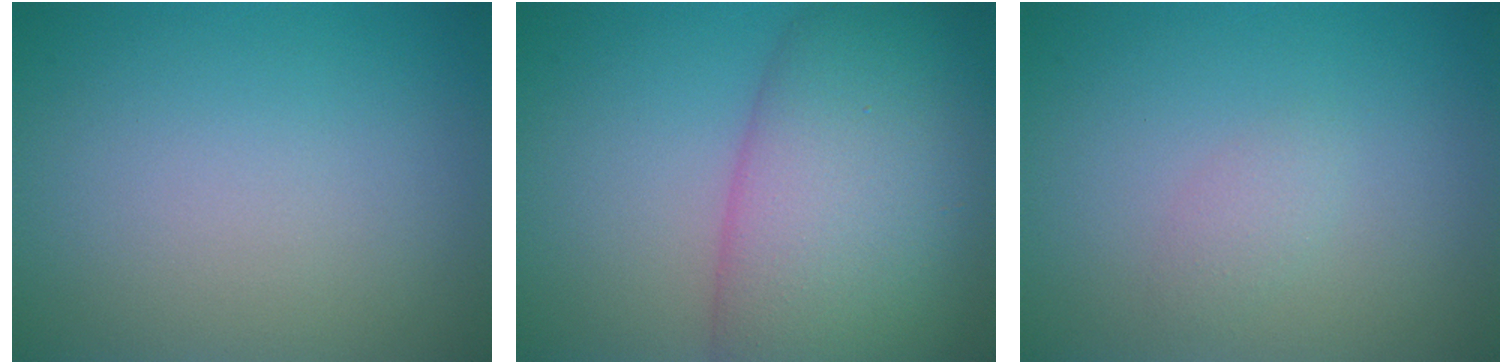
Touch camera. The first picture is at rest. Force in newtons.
{"total": 12.3, "press": 12.3, "slide": 0.5}
{"total": 1.2, "press": 1.2, "slide": 0.1}